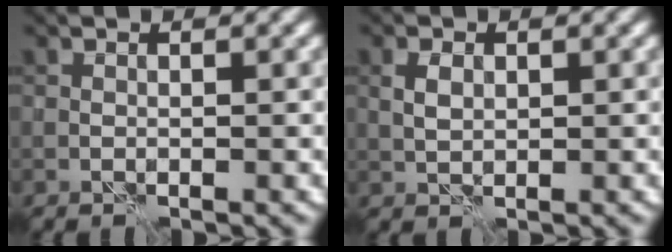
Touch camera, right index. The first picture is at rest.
{"total": 1.6, "force": [0.4, 1.1, 1.0], "torque": [-0.023, 0.003, 0.009]}